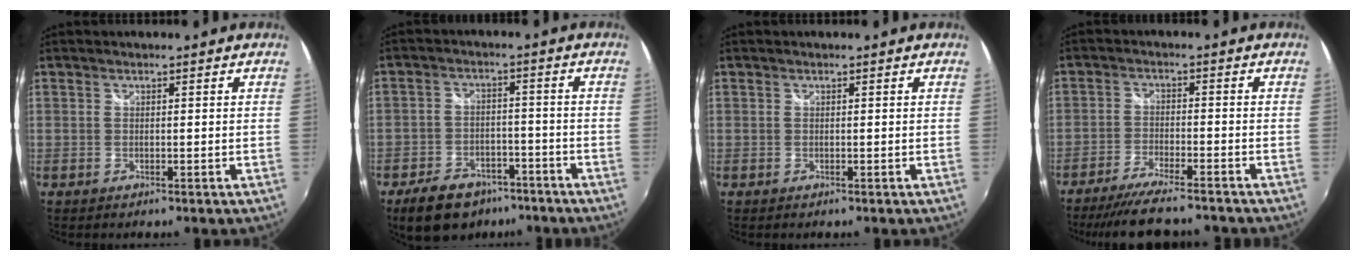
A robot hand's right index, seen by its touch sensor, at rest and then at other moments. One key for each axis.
{"total": 12.6, "fx": -8.8, "fy": 7.4, "fz": 5.3, "tx": -0.137, "ty": 0.010, "tz": -0.126}
{"total": 0.0}
{"total": 11.3, "fx": -9.8, "fy": 1.7, "fz": 5.2, "tx": -0.120, "ty": -0.019, "tz": -0.158}